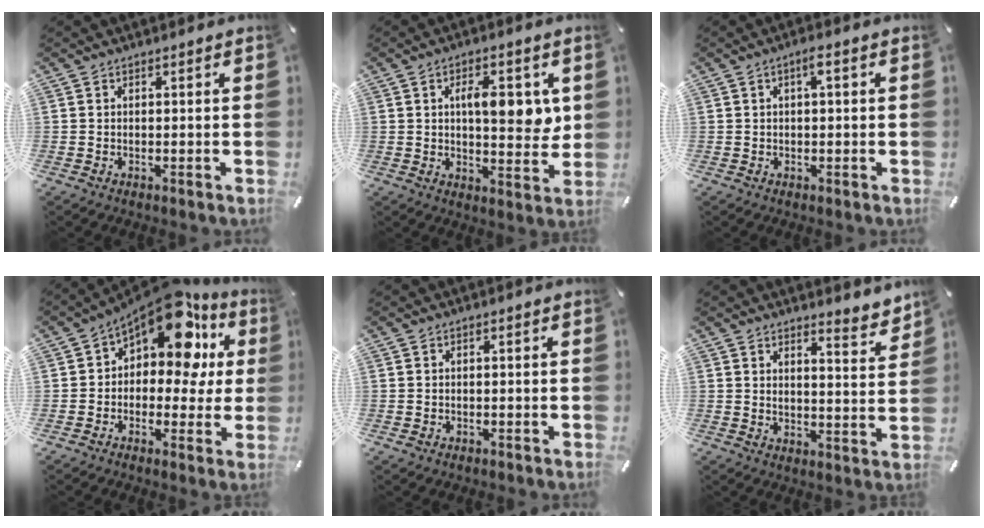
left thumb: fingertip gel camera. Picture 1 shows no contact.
{"total": 10.2, "force": [2.6, 4.6, 8.7], "torque": [-0.114, -0.014, 0.035]}
{"total": 2.3, "force": [0.7, 0.8, 2.1], "torque": [-0.041, 0.007, 0.010]}
{"total": 16.5, "force": [8.7, 8.3, 11.2], "torque": [-0.167, -0.063, 0.146]}
{"total": 0.6, "force": [0.0, 0.6, 0.2], "torque": [-0.002, 0.005, -0.002]}
{"total": 5.5, "force": [5.1, 1.5, 1.5], "torque": [-0.006, -0.048, 0.084]}